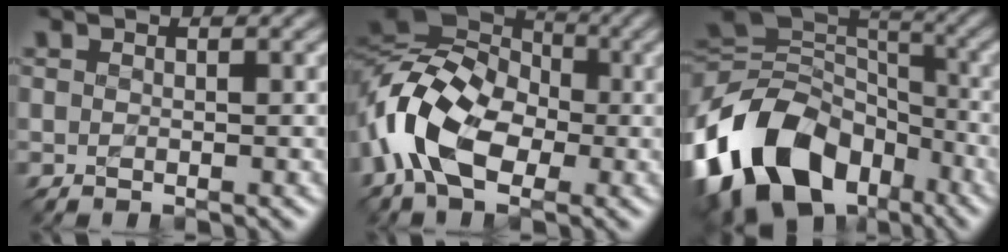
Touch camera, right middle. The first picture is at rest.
{"total": 10.6, "force": [-3.1, 6.8, 7.5], "torque": [-0.164, 0.005, -0.073]}
{"total": 14.9, "force": [-7.3, 10.4, 7.9], "torque": [-0.182, 0.002, -0.136]}